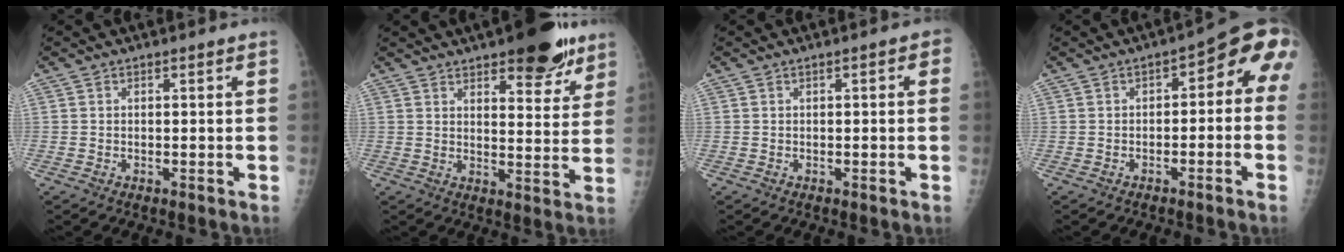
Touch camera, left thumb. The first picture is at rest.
{"total": 13.1, "force": [8.7, 4.9, 8.4], "torque": [-0.066, -0.043, 0.118]}
{"total": 1.6, "force": [0.2, 0.7, 1.4], "torque": [-0.010, 0.006, -0.003]}
{"total": 8.0, "force": [-1.5, 4.5, 6.4], "torque": [-0.049, 0.048, -0.030]}